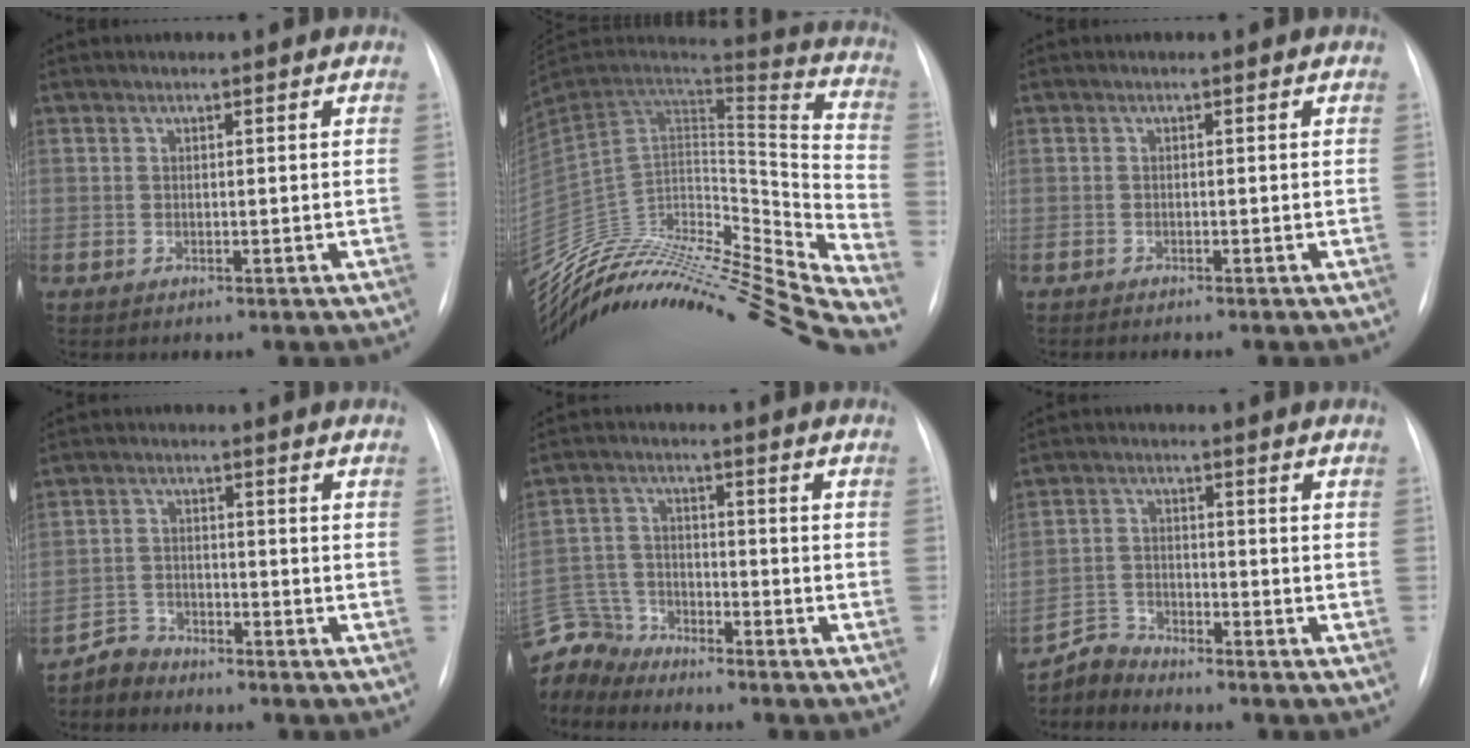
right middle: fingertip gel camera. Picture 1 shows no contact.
{"total": 36.0, "force": [-32.3, 3.0, 15.6], "torque": [-0.195, -0.025, -0.489]}
{"total": 1.8, "force": [-1.5, -0.1, 0.9], "torque": [-0.007, -0.001, -0.018]}
{"total": 3.4, "force": [-3.1, 1.1, -0.9], "torque": [0.022, -0.004, -0.061]}
{"total": 9.8, "force": [-9.4, 2.8, 0.6], "torque": [-0.027, 0.016, -0.186]}
{"total": 3.9, "force": [-3.7, 0.0, -1.2], "torque": [0.026, -0.009, -0.072]}